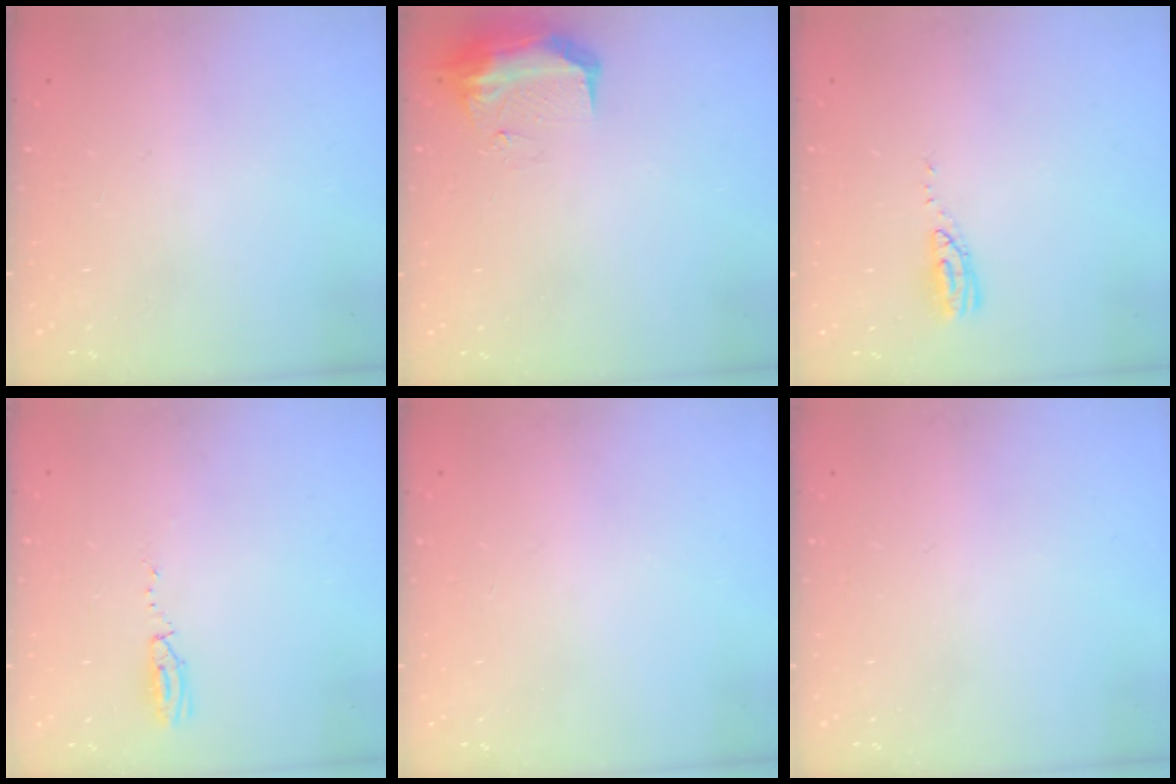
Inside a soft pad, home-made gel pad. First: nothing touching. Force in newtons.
{"total": 15.7, "press": 10.5, "slide": 11.7}
{"total": 6.5, "press": 6.5, "slide": 0.5}
{"total": 3.5, "press": 2.8, "slide": 2.2}
{"total": 0.0}
{"total": 0.0}